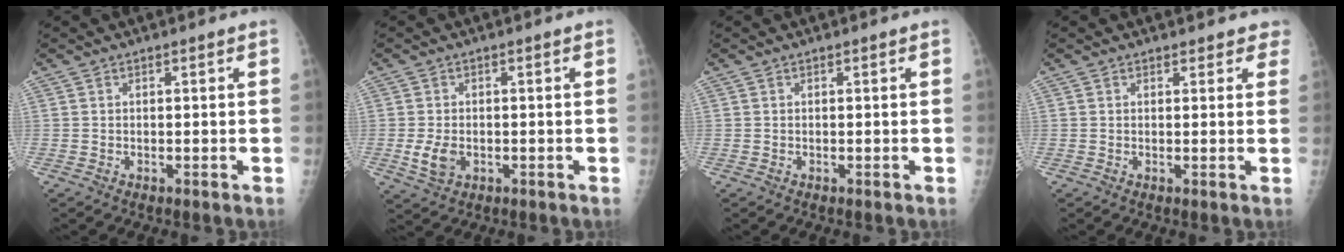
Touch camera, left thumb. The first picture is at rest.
{"total": 4.2, "force": [-1.0, 2.9, 2.9], "torque": [-0.057, -0.004, -0.013]}
{"total": 0.0}
{"total": 3.0, "force": [2.6, 1.4, 0.4], "torque": [0.031, -0.008, 0.014]}